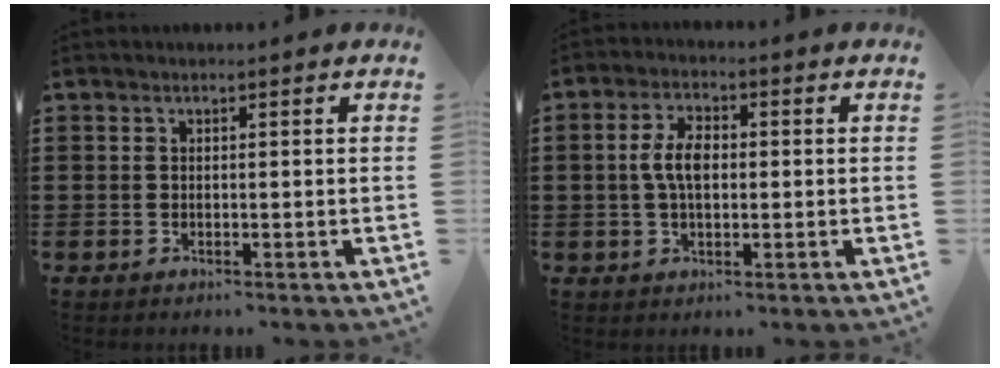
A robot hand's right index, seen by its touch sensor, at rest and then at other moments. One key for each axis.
{"total": 5.4, "fx": 0.1, "fy": 2.7, "fz": 4.6, "tx": -0.098, "ty": 0.008, "tz": -0.002}